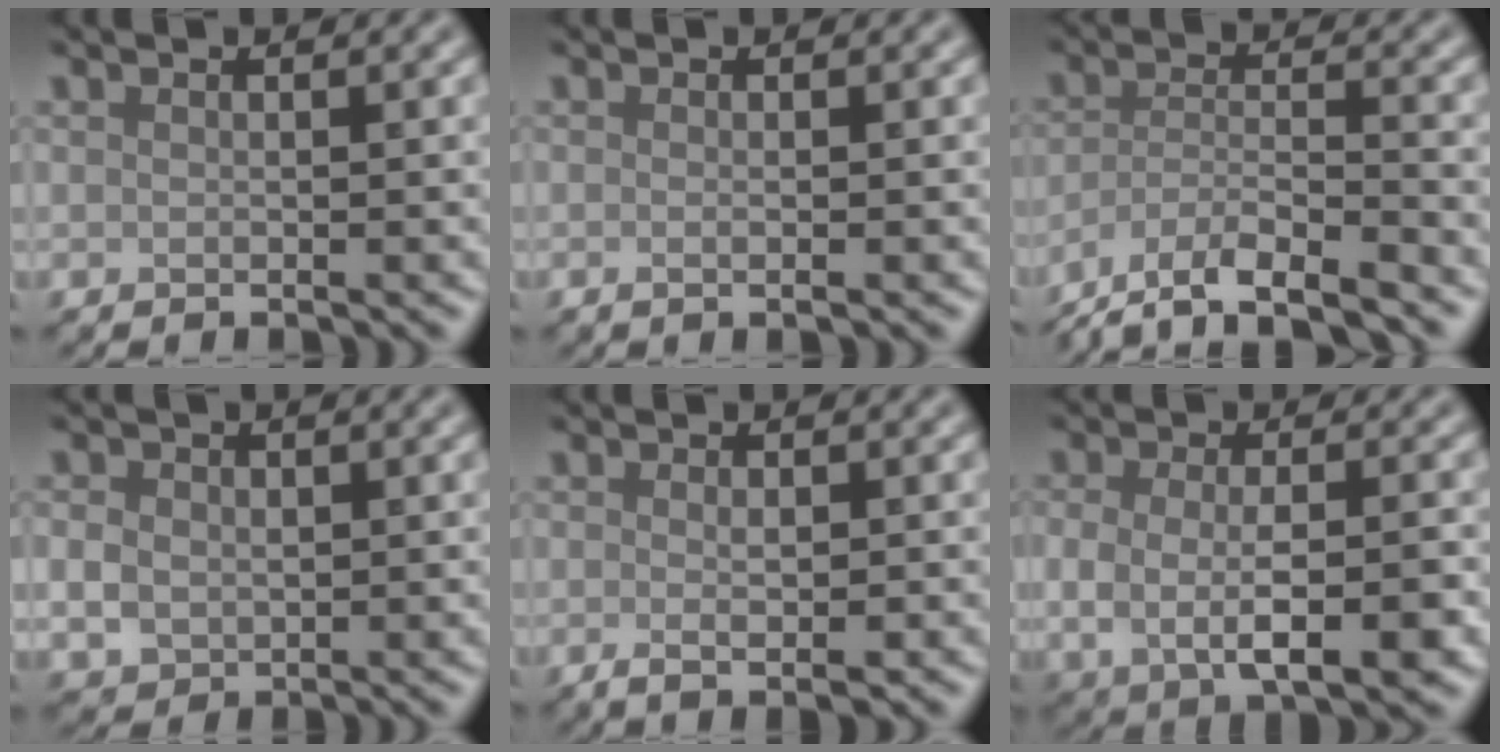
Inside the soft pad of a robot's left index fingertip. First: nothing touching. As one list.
[{"total": 0.9, "force": [-0.2, 0.2, 0.8], "torque": [-0.013, -0.004, -0.004]}, {"total": 8.3, "force": [-7.1, 1.9, 4.0], "torque": [-0.065, -0.015, -0.122]}, {"total": 2.5, "force": [0.1, 2.2, 1.3], "torque": [-0.029, -0.003, 0.000]}, {"total": 1.9, "force": [-0.3, 0.6, 1.8], "torque": [-0.033, -0.003, -0.005]}, {"total": 5.6, "force": [-1.0, 2.6, 4.9], "torque": [-0.095, -0.015, -0.013]}]